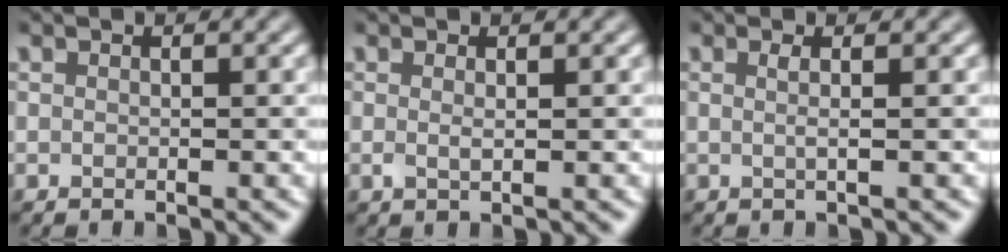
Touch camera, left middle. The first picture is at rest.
{"total": 0.8, "force": [0.2, 0.2, 0.8], "torque": [-0.013, -0.001, 0.002]}
{"total": 1.5, "force": [0.2, 0.5, 1.4], "torque": [-0.022, 0.000, -0.006]}